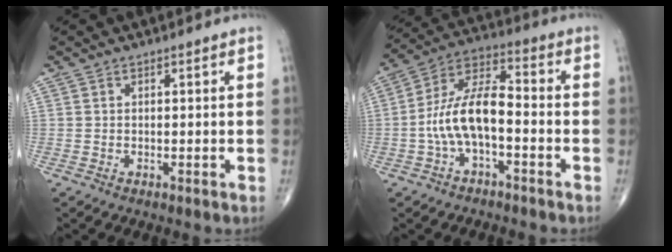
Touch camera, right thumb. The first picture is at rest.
{"total": 11.6, "force": [-2.7, 5.2, 10.0], "torque": [-0.194, 0.048, -0.058]}